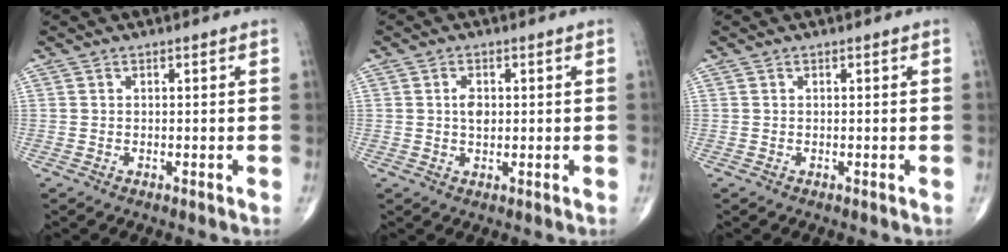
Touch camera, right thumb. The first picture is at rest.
{"total": 2.7, "force": [0.4, 1.7, 2.1], "torque": [-0.032, -0.001, 0.006]}
{"total": 0.0}